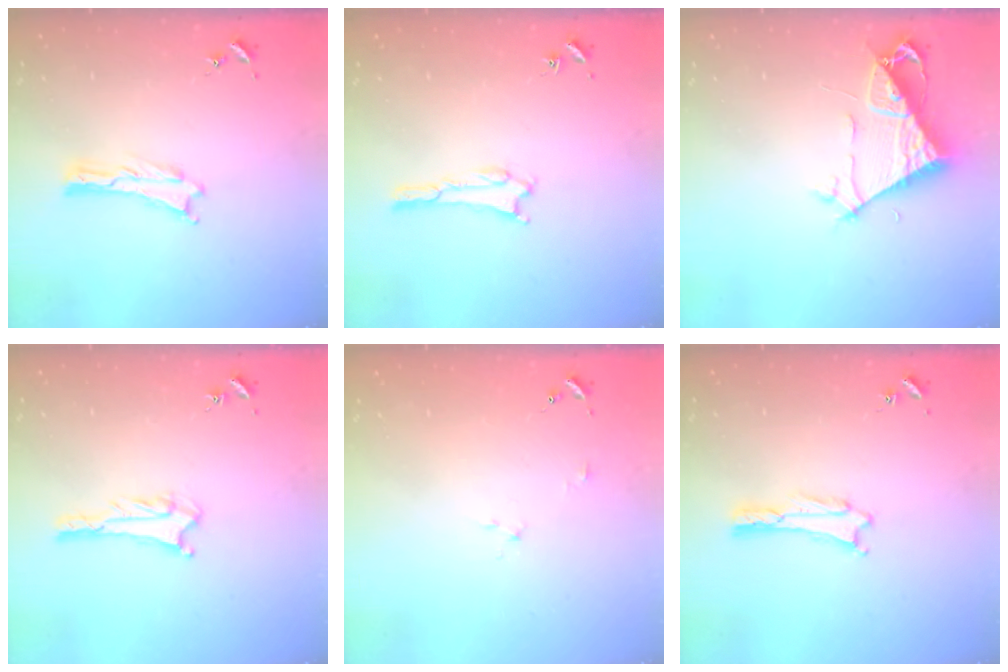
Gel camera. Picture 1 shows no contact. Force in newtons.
{"total": 1.6, "press": 1.6, "slide": 0.1}
{"total": 7.0, "press": 7.0, "slide": 0.5}
{"total": 2.8, "press": 2.8, "slide": 0.2}
{"total": 2.2, "press": 2.2, "slide": 0.2}
{"total": 1.6, "press": 1.6, "slide": 0.2}